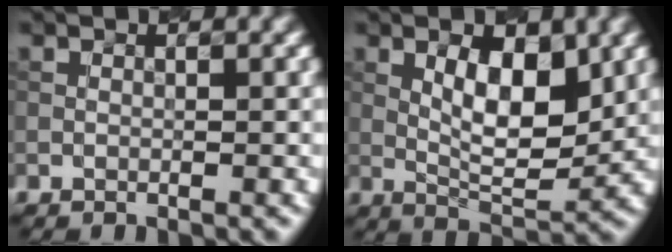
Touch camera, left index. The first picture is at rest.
{"total": 5.8, "force": [1.6, 2.2, 5.1], "torque": [-0.078, -0.004, 0.029]}